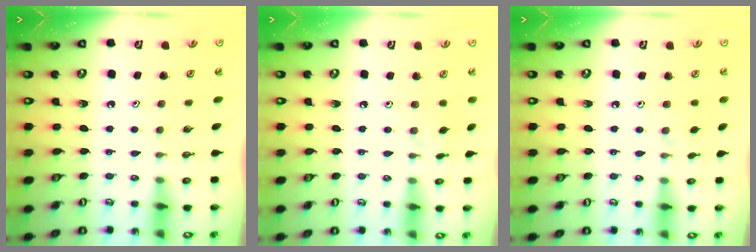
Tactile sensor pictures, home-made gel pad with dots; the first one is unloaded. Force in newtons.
{"total": 1.8, "press": 1.8, "slide": 0.4}
{"total": 2.9, "press": 2.9, "slide": 0.5}